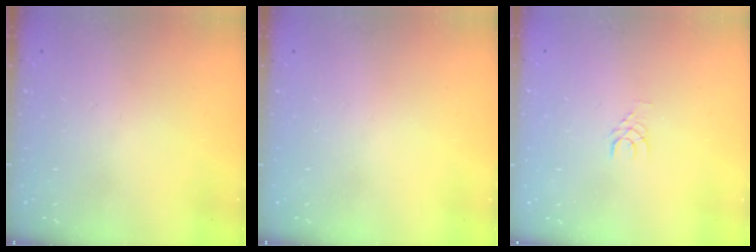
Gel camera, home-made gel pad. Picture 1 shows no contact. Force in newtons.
{"total": 0.0}
{"total": 3.7, "press": 3.7, "slide": 0.4}